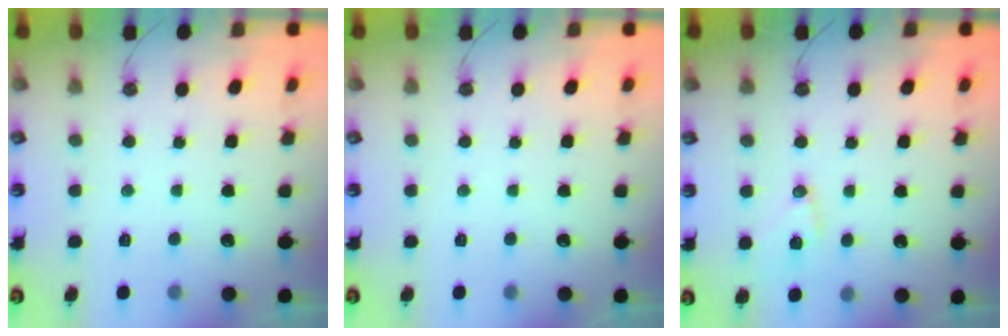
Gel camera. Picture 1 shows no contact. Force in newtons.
{"total": 0.0}
{"total": 9.9, "press": 9.9, "slide": 1.0}